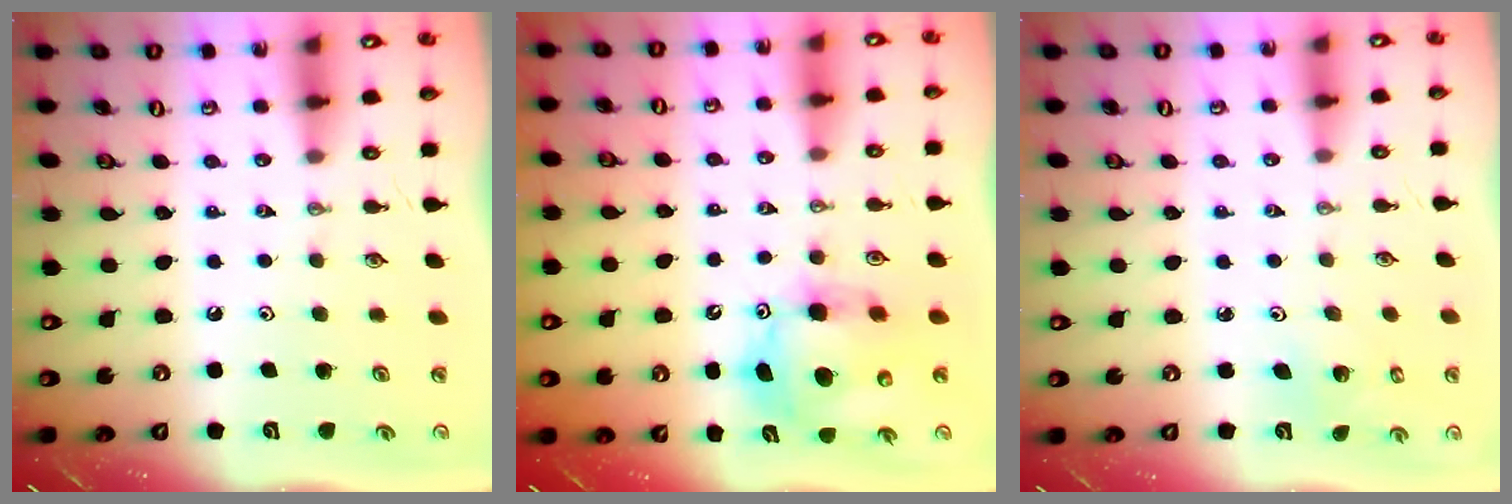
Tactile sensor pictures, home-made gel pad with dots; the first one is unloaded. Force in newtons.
{"total": 12.4, "press": 12.2, "slide": 2.1}
{"total": 2.2, "press": 2.2, "slide": 0.2}